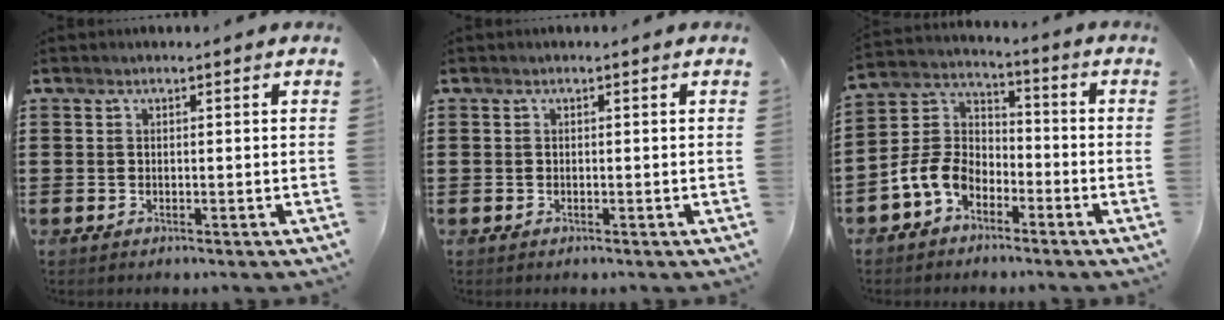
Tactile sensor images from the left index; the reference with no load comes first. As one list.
[{"total": 0.0}, {"total": 7.6, "force": [-4.2, 5.0, 3.8], "torque": [-0.121, 0.003, -0.091]}]